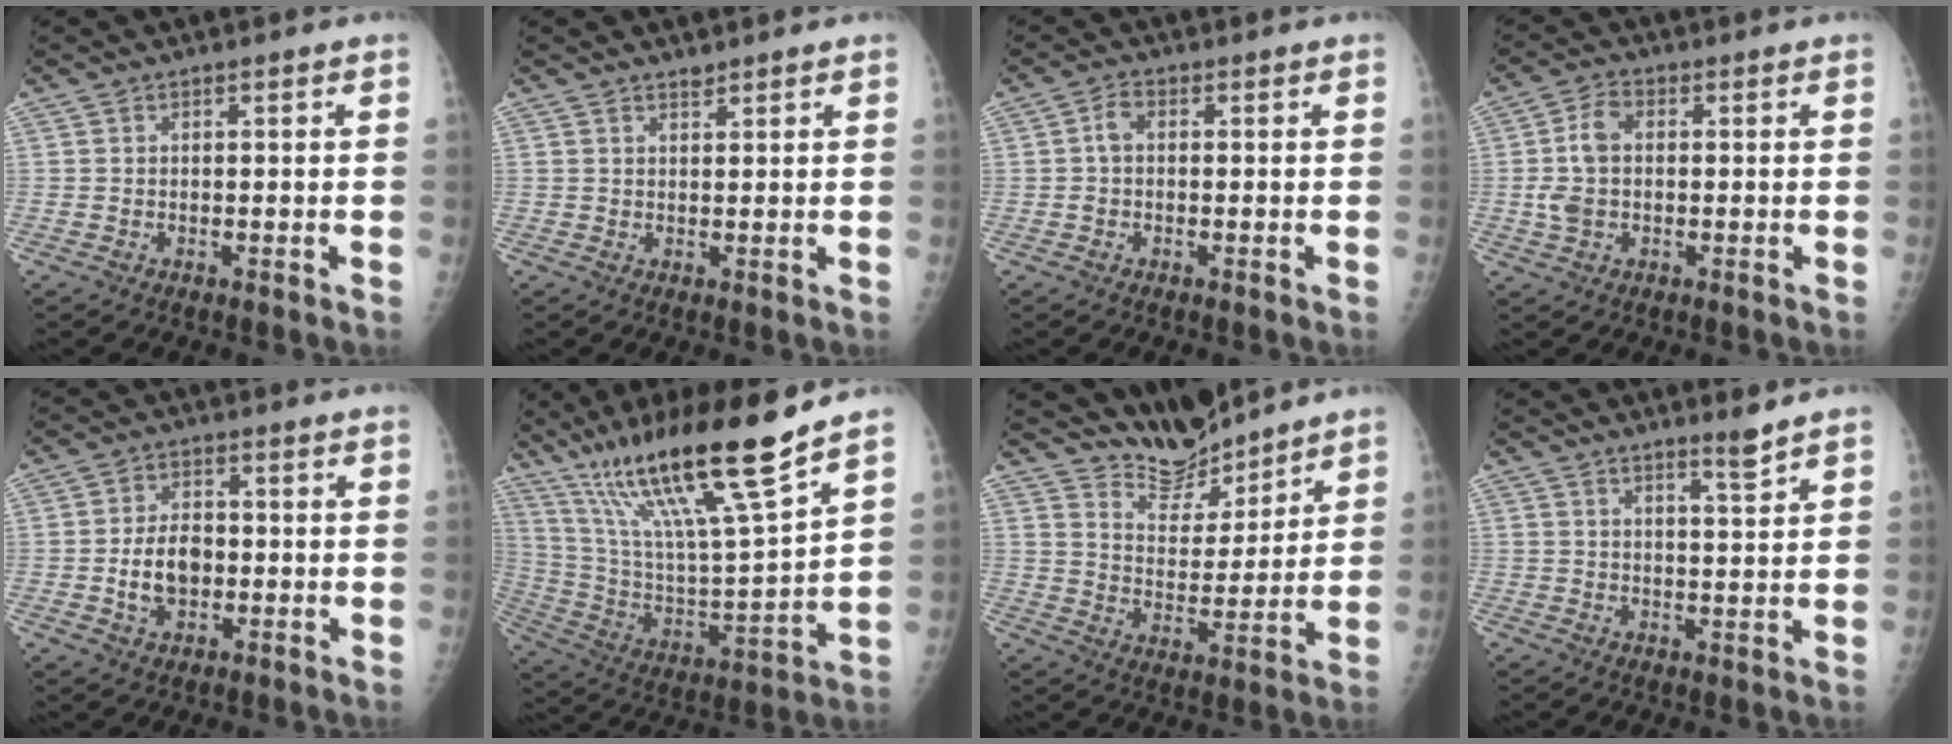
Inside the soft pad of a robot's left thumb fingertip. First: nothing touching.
{"total": 0.9, "force": [0.9, 0.3, 0.0], "torque": [0.006, -0.009, 0.014]}
{"total": 2.5, "force": [0.0, 1.6, 1.9], "torque": [-0.035, 0.006, -0.004]}
{"total": 6.3, "force": [0.0, 4.1, 4.8], "torque": [-0.104, 0.014, -0.001]}
{"total": 6.8, "force": [-1.1, 4.8, 4.7], "torque": [-0.068, 0.010, -0.019]}
{"total": 23.2, "force": [15.7, 2.1, 16.9], "torque": [-0.287, -0.062, 0.287]}
{"total": 8.6, "force": [8.3, 2.3, 0.3], "torque": [0.019, -0.069, 0.162]}
{"total": 3.6, "force": [2.9, -0.2, 2.1], "torque": [-0.031, -0.030, 0.048]}